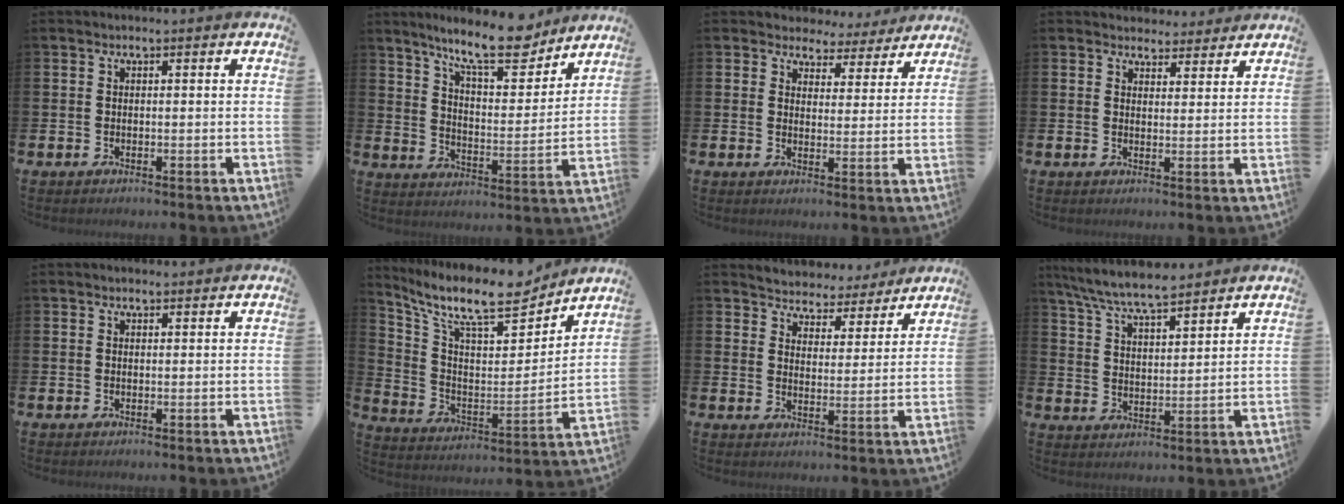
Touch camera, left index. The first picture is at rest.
{"total": 12.1, "force": [10.4, 2.6, 5.5], "torque": [-0.112, -0.060, 0.182]}
{"total": 4.1, "force": [3.5, 2.1, 0.0], "torque": [-0.014, -0.031, 0.057]}
{"total": 3.8, "force": [3.5, 1.3, -0.4], "torque": [0.004, -0.018, 0.063]}
{"total": 1.0, "force": [0.9, 0.3, 0.2], "torque": [0.003, 0.000, 0.015]}
{"total": 12.2, "force": [10.2, 3.1, 5.9], "torque": [-0.137, -0.071, 0.173]}
{"total": 4.6, "force": [4.3, 1.4, -0.6], "torque": [-0.013, -0.039, 0.073]}
{"total": 7.4, "force": [7.0, 0.7, 2.3], "torque": [-0.076, -0.032, 0.126]}